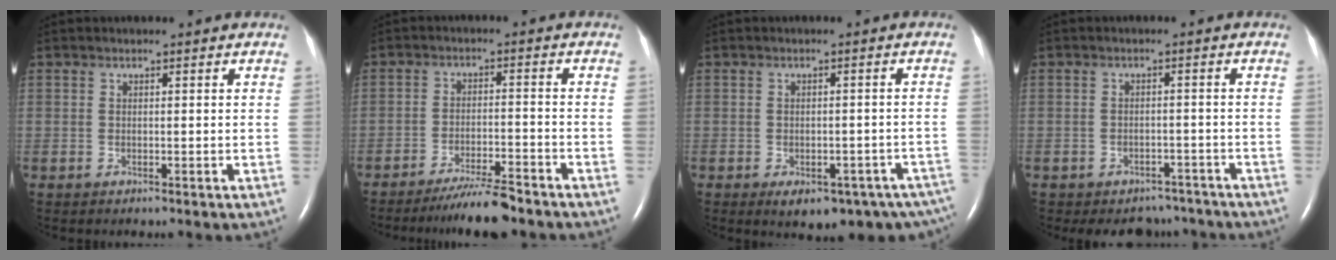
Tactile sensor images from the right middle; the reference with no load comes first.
{"total": 6.6, "force": [-5.8, 0.1, 3.3], "torque": [-0.058, -0.019, -0.099]}
{"total": 13.0, "force": [-8.8, 6.7, 7.0], "torque": [-0.071, 0.003, -0.095]}
{"total": 5.7, "force": [-5.0, 2.7, 0.4], "torque": [0.001, 0.011, -0.059]}